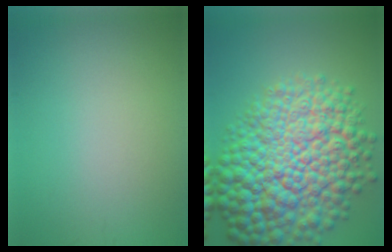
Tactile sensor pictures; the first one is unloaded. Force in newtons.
{"total": 15.3, "press": 15.2, "slide": 0.3}